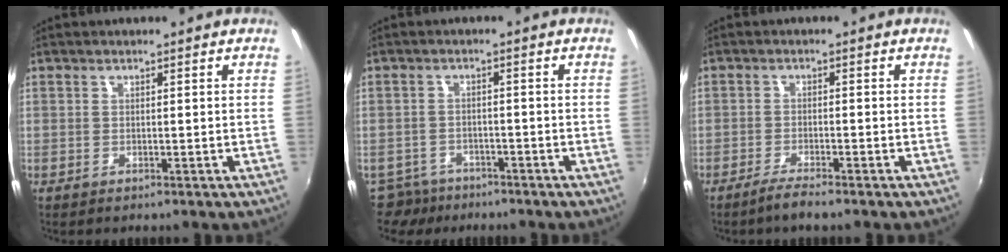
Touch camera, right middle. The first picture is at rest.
{"total": 5.9, "force": [-4.9, 3.3, 0.8], "torque": [-0.032, 0.000, -0.082]}
{"total": 3.1, "force": [-2.6, 0.1, 1.7], "torque": [-0.050, -0.003, -0.052]}